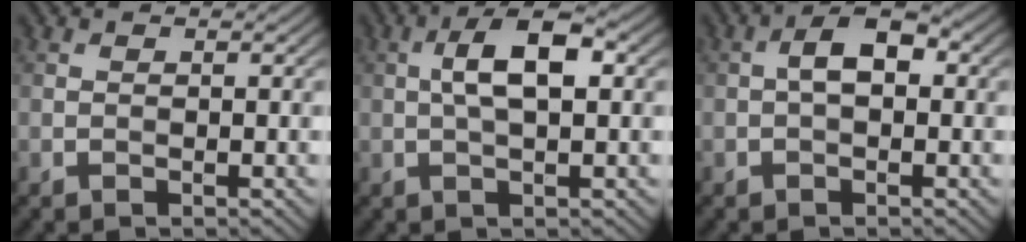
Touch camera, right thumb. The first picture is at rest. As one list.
[{"total": 5.9, "force": [0.8, 2.1, 5.4], "torque": [-0.104, 0.013, 0.012]}, {"total": 3.9, "force": [0.1, 2.1, 3.3], "torque": [-0.058, 0.009, -0.005]}]